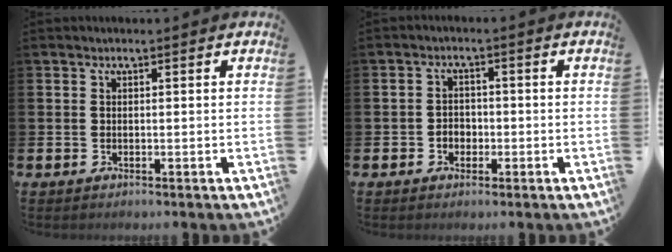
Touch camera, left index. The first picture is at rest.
{"total": 2.1, "force": [-0.8, 1.8, 0.8], "torque": [-0.008, 0.001, -0.021]}